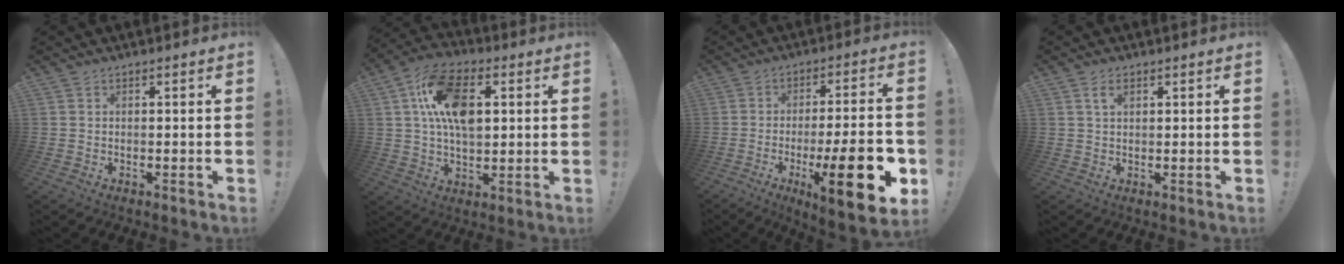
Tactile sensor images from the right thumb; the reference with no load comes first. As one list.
[{"total": 16.7, "force": [3.7, 10.0, 12.9], "torque": [-0.208, 0.011, 0.067]}, {"total": 20.1, "force": [-6.3, 4.4, 18.6], "torque": [-0.263, 0.014, -0.087]}, {"total": 2.5, "force": [1.2, 1.2, 1.9], "torque": [-0.032, -0.001, 0.019]}]